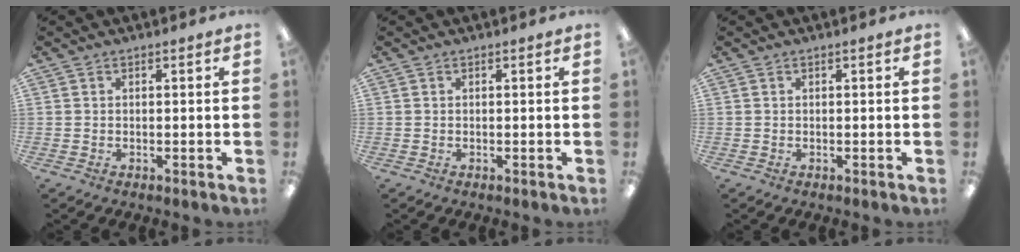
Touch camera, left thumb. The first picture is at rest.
{"total": 0.0}
{"total": 0.0}